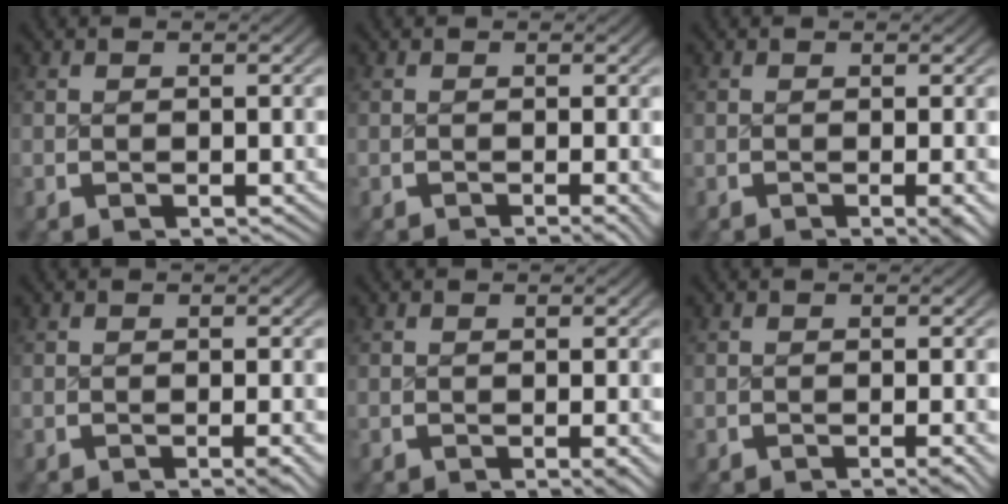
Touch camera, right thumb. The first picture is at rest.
{"total": 1.7, "force": [-1.2, 0.0, 1.2], "torque": [-0.012, 0.000, -0.016]}
{"total": 1.3, "force": [-0.4, -0.2, 1.2], "torque": [-0.013, 0.002, -0.006]}
{"total": 1.2, "force": [-0.6, -0.3, 1.0], "torque": [-0.013, 0.004, -0.011]}
{"total": 0.8, "force": [-0.2, -0.3, 0.7], "torque": [-0.009, 0.003, -0.002]}
{"total": 1.3, "force": [-0.8, -0.3, 0.9], "torque": [-0.010, 0.004, -0.014]}